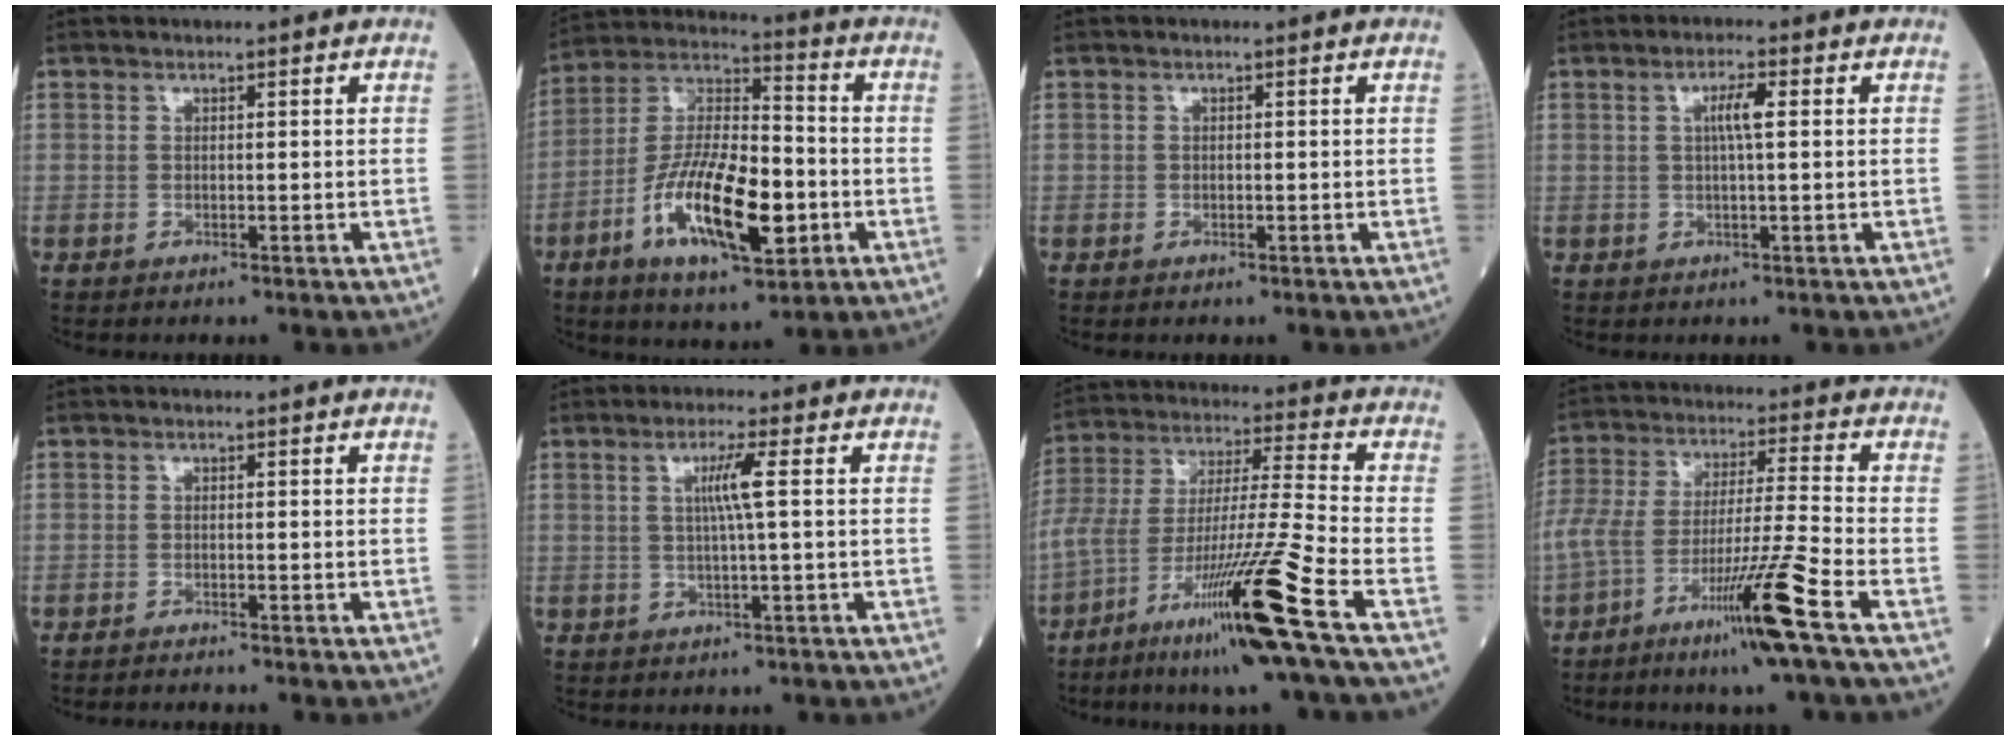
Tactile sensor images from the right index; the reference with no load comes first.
{"total": 16.9, "force": [-5.2, 5.5, 15.2], "torque": [-0.297, -0.001, -0.086]}
{"total": 0.0}
{"total": 3.2, "force": [0.6, 0.1, 3.1], "torque": [-0.058, 0.003, 0.010]}
{"total": 2.1, "force": [-2.0, -0.3, 0.6], "torque": [-0.008, -0.001, -0.028]}
{"total": 3.7, "force": [0.6, -0.9, 3.5], "torque": [-0.069, 0.000, 0.011]}
{"total": 20.6, "force": [-11.6, -1.5, 16.9], "torque": [-0.328, -0.040, -0.211]}
{"total": 13.7, "force": [-7.7, -1.6, 11.2], "torque": [-0.230, -0.019, -0.140]}